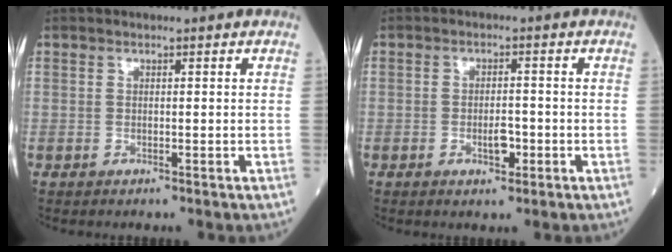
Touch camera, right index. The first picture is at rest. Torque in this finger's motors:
{"motor_torque": [0.11, -0.03, 0.02, 0.00]}